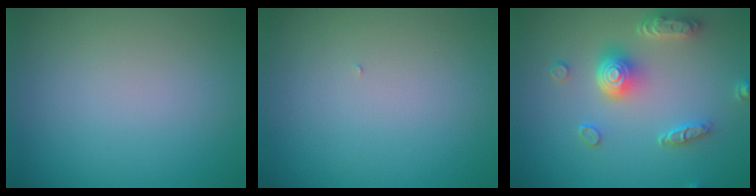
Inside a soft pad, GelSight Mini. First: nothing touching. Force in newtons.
{"total": 0.0}
{"total": 5.3, "press": 4.0, "slide": 3.4}